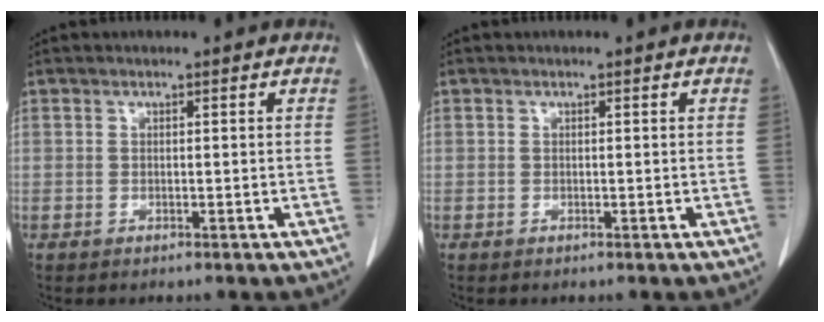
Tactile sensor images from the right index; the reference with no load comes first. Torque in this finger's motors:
{"motor_torque": [-0.01, 0.00, 0.00, 0.00]}